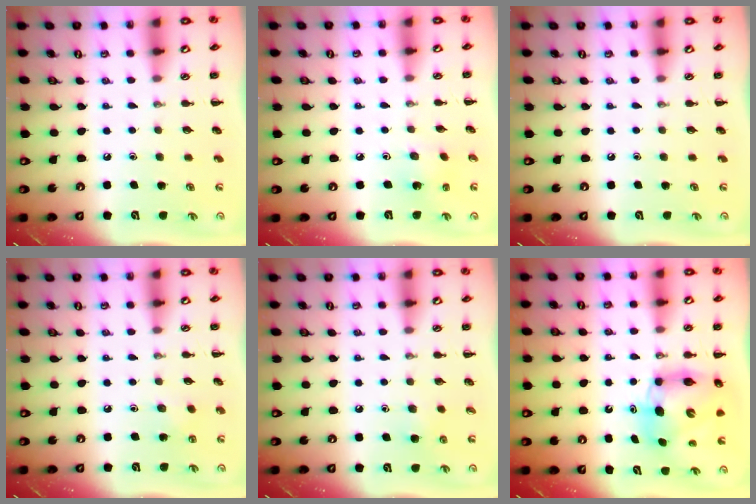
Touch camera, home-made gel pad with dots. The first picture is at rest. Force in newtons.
{"total": 1.6, "press": 1.4, "slide": 0.6}
{"total": 0.0}
{"total": 3.0, "press": 2.9, "slide": 0.9}
{"total": 3.0, "press": 2.7, "slide": 1.3}
{"total": 8.7, "press": 8.3, "slide": 2.5}